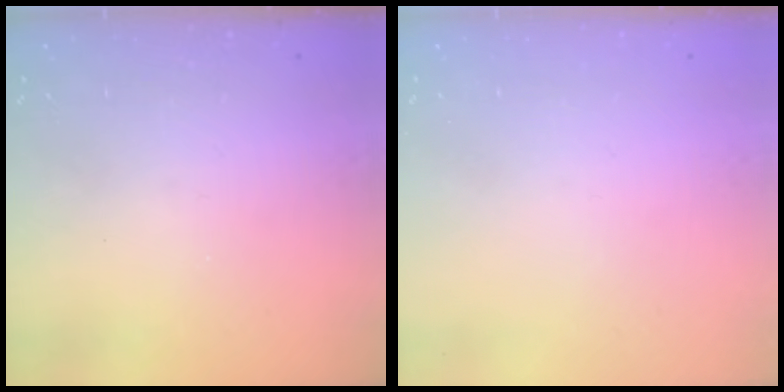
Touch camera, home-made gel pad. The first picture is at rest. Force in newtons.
{"total": 0.0}